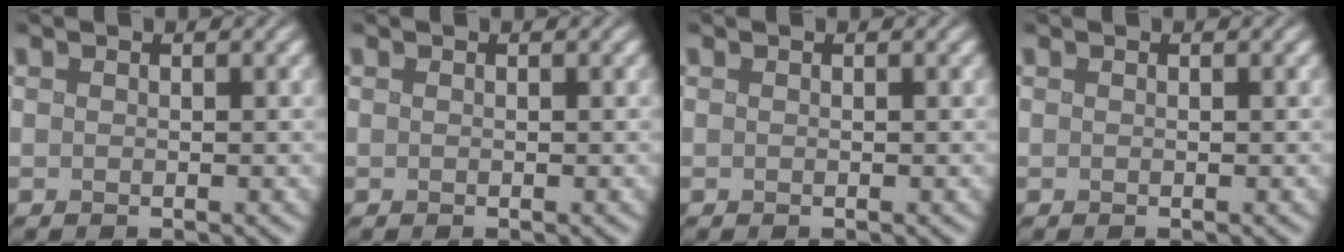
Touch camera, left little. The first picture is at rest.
{"total": 0.0}
{"total": 0.0}
{"total": 0.0}